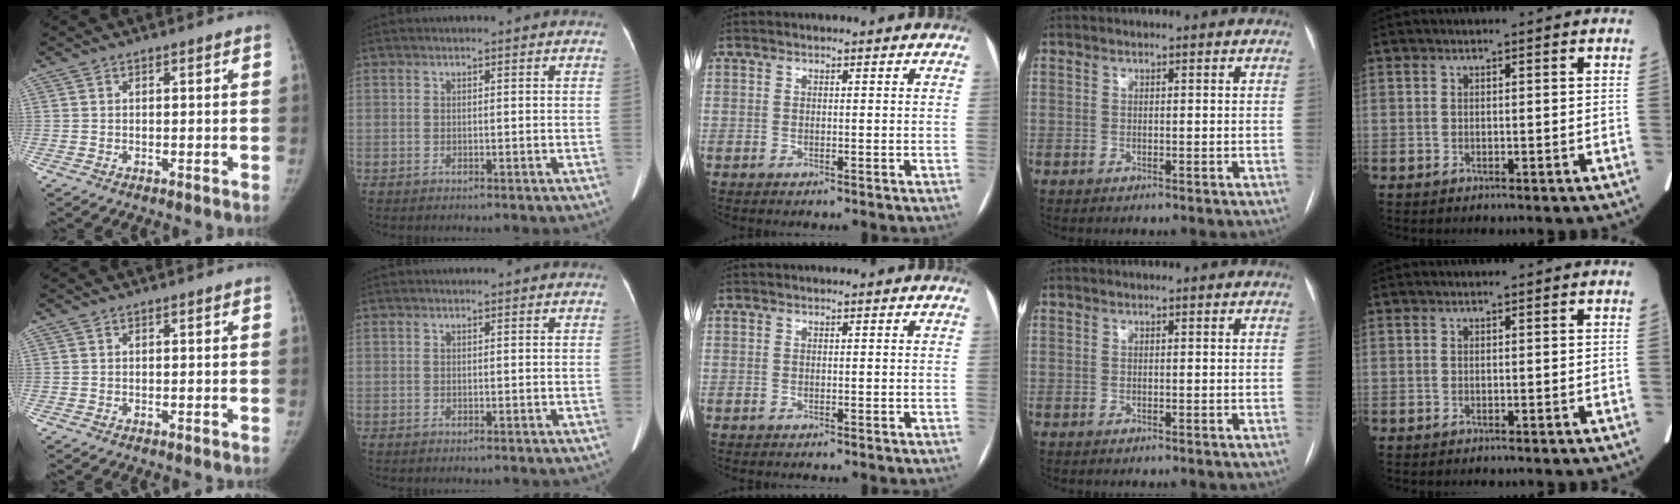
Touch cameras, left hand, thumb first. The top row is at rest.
{}